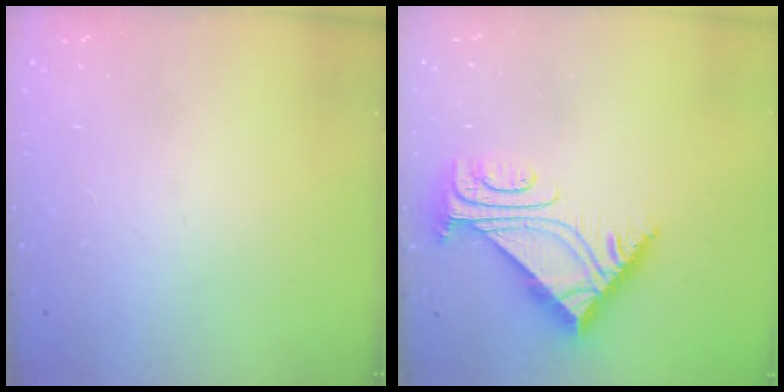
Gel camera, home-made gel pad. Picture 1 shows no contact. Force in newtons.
{"total": 7.2, "press": 7.1, "slide": 0.9}